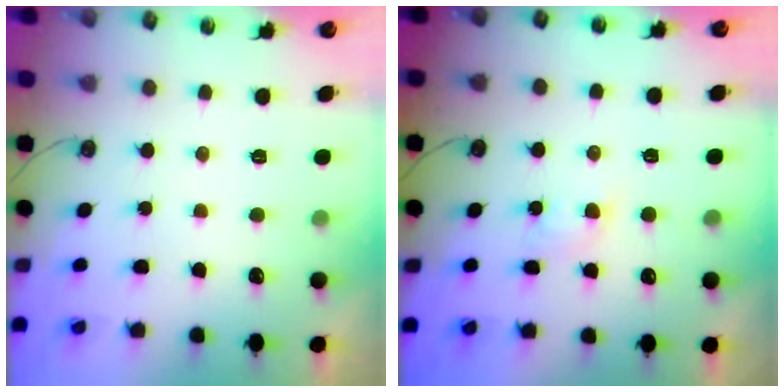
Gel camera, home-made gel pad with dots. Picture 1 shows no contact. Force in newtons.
{"total": 2.9, "press": 2.9, "slide": 0.5}